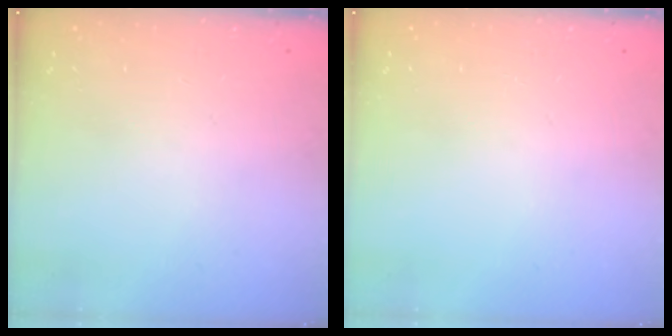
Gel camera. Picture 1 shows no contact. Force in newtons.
{"total": 0.0}